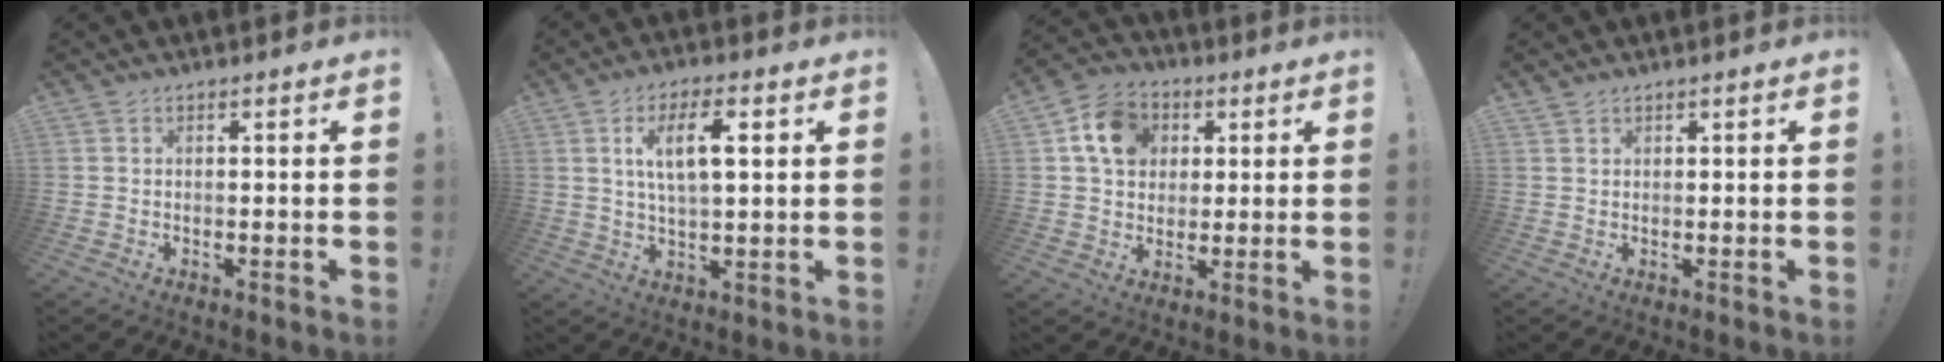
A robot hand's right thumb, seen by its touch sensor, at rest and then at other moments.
{"total": 9.8, "force": [2.7, 3.8, 8.7], "torque": [-0.151, 0.007, 0.044]}
{"total": 12.6, "force": [4.1, 10.2, 6.0], "torque": [-0.092, -0.001, 0.083]}
{"total": 1.0, "force": [0.9, 0.4, 0.2], "torque": [0.000, -0.003, 0.018]}